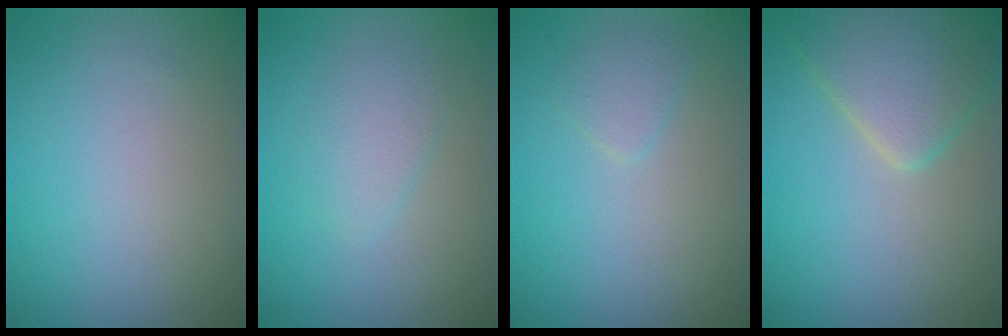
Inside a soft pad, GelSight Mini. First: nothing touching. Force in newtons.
{"total": 2.0, "press": 2.0, "slide": 0.1}
{"total": 1.2, "press": 1.2, "slide": 0.1}
{"total": 4.9, "press": 4.9, "slide": 0.3}